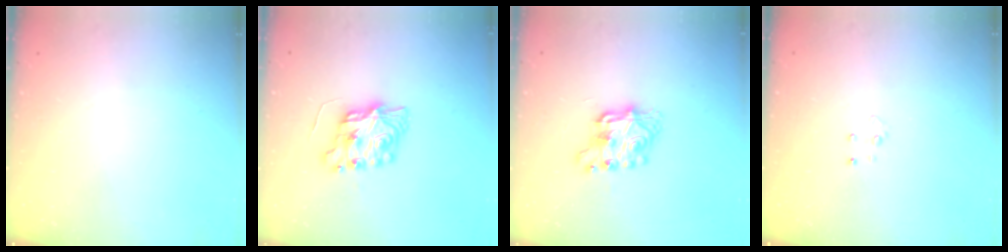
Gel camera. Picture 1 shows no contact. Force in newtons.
{"total": 7.9, "press": 7.9, "slide": 0.2}
{"total": 8.6, "press": 8.5, "slide": 0.8}
{"total": 2.9, "press": 2.9, "slide": 0.2}